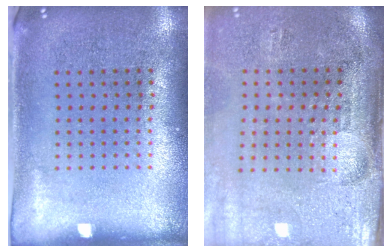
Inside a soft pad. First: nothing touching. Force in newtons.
{"total": 4.7, "press": 3.8, "slide": 2.7}